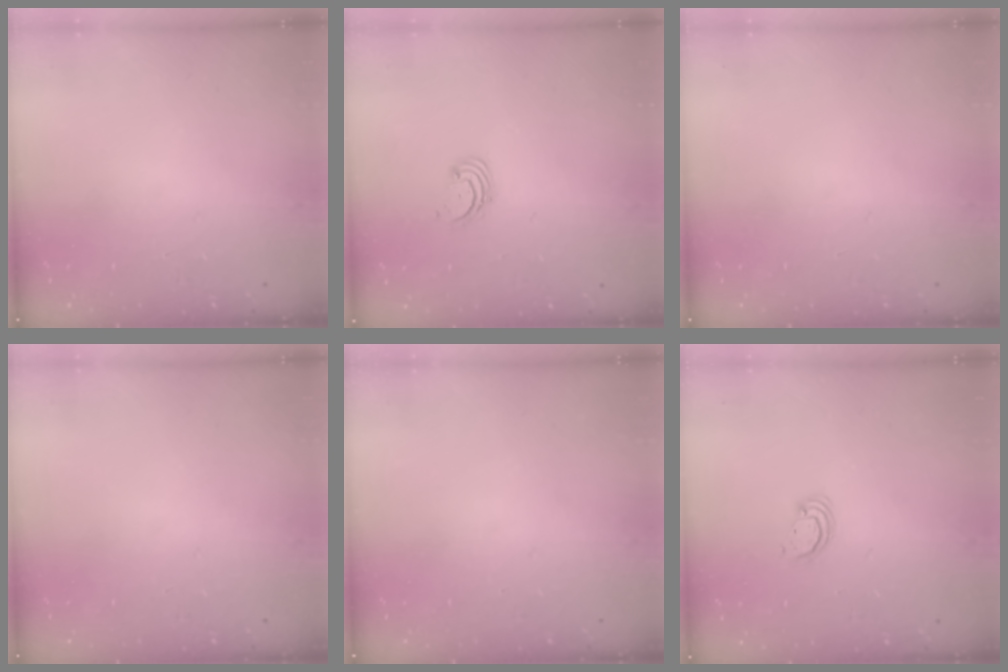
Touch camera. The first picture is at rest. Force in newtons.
{"total": 1.7, "press": 1.7, "slide": 0.2}
{"total": 0.0}
{"total": 0.0}
{"total": 0.0}
{"total": 2.8, "press": 2.8, "slide": 0.2}